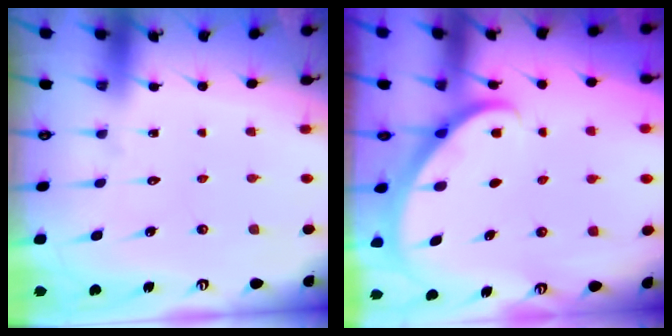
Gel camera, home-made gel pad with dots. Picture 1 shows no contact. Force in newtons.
{"total": 2.8, "press": 2.8, "slide": 0.2}